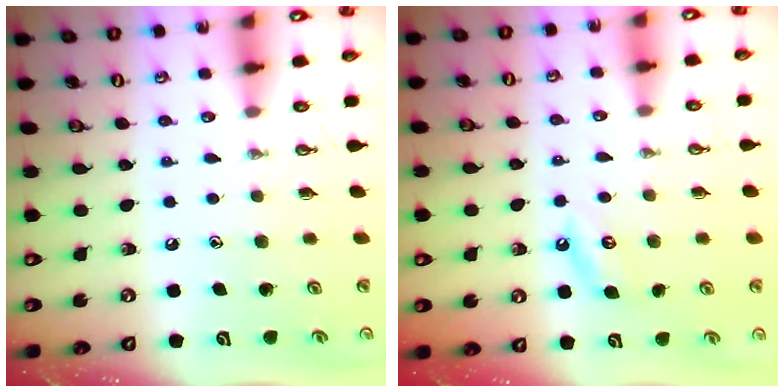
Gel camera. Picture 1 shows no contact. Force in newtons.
{"total": 4.1, "press": 4.0, "slide": 0.7}